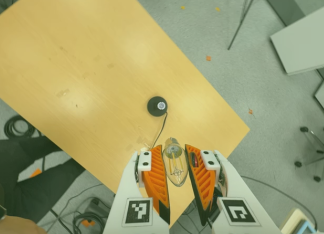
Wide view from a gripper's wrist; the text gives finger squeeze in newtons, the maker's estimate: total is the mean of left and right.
{"total": 14.5, "left": 15.9, "right": 13.1}